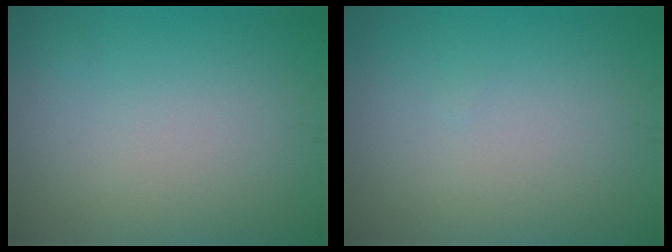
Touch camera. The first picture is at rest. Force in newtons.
{"total": 0.0}